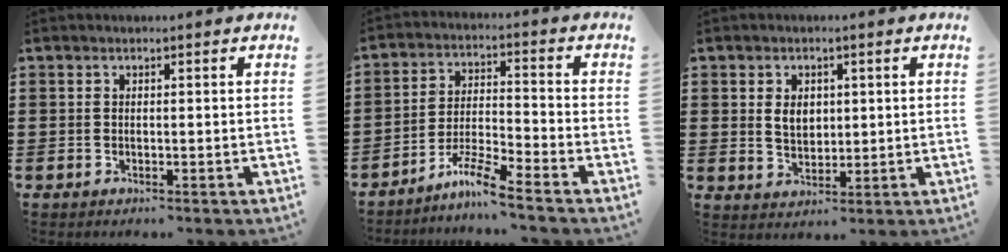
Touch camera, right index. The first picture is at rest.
{"total": 6.2, "force": [-5.4, -0.2, 3.2], "torque": [-0.075, -0.008, -0.106]}
{"total": 3.7, "force": [0.7, 2.7, 2.5], "torque": [-0.048, 0.007, 0.010]}